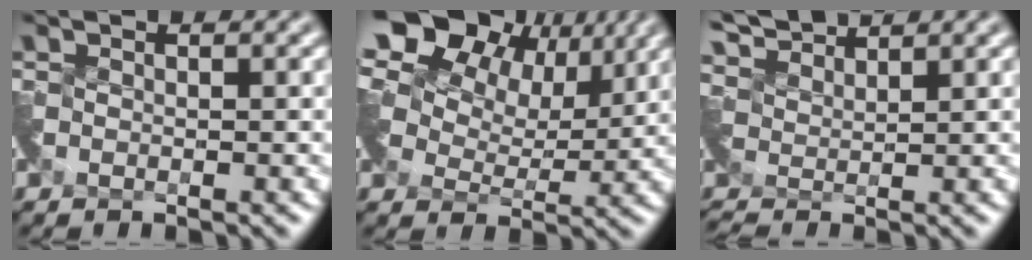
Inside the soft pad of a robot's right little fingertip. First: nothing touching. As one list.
[{"total": 15.6, "force": [8.4, 9.7, 9.0], "torque": [-0.158, 0.043, 0.124]}, {"total": 3.5, "force": [3.5, 0.4, 0.1], "torque": [-0.019, 0.010, 0.075]}]